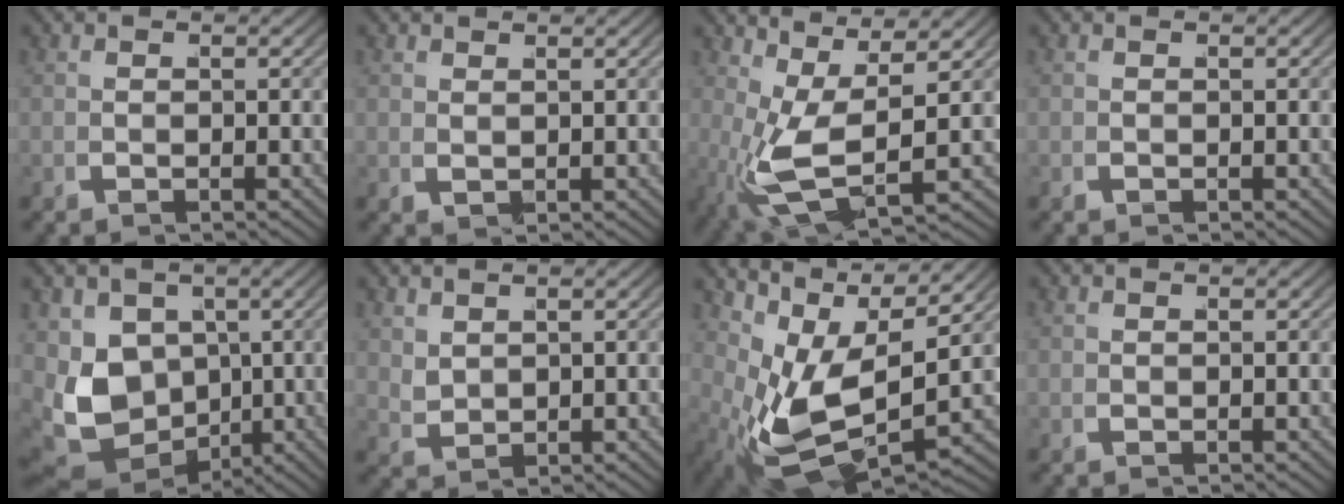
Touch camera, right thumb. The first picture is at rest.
{"total": 1.3, "force": [1.2, -0.6, -0.1], "torque": [0.008, 0.009, 0.023]}
{"total": 7.2, "force": [0.7, 3.3, 6.4], "torque": [-0.149, -0.041, 0.034]}
{"total": 0.0}
{"total": 10.9, "force": [-1.5, 8.5, 6.6], "torque": [-0.172, -0.064, 0.001]}
{"total": 1.6, "force": [1.3, 0.5, 0.7], "torque": [-0.015, -0.003, 0.036]}
{"total": 10.2, "force": [1.3, 5.6, 8.4], "torque": [-0.188, -0.034, 0.037]}
{"total": 0.0}